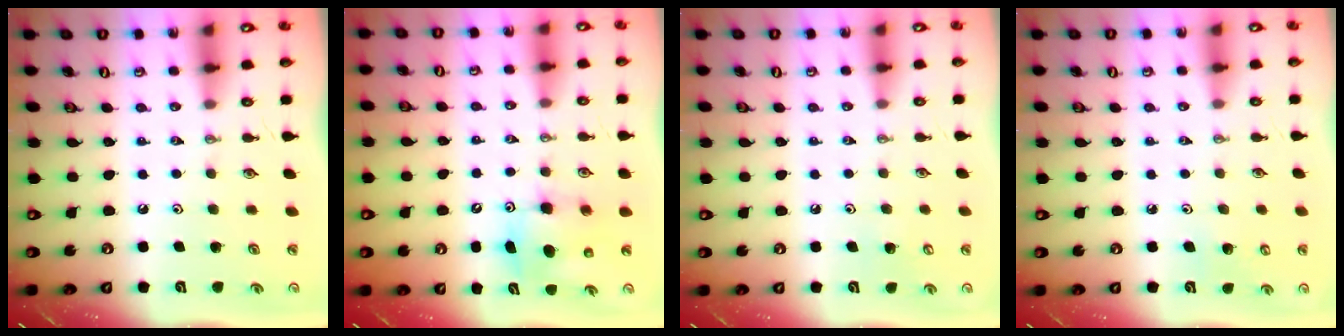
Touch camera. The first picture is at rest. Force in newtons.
{"total": 8.0, "press": 7.8, "slide": 1.6}
{"total": 4.0, "press": 4.0, "slide": 0.2}
{"total": 4.2, "press": 4.1, "slide": 0.9}